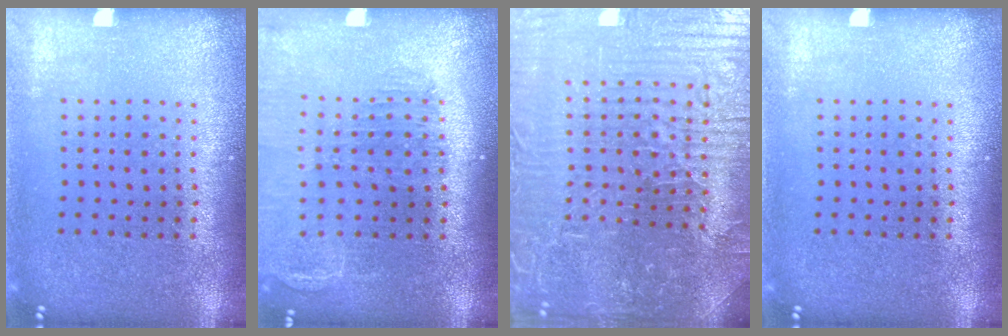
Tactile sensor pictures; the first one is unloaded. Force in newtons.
{"total": 1.4, "press": 1.4, "slide": 0.1}
{"total": 5.6, "press": 5.4, "slide": 1.6}
{"total": 0.0}